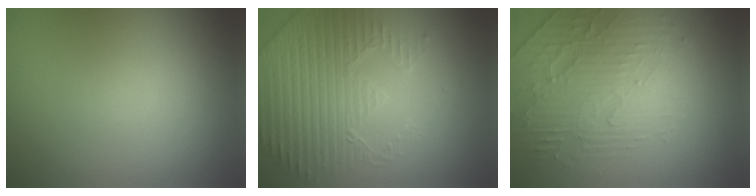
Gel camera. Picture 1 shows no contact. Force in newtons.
{"total": 5.6, "press": 4.9, "slide": 2.8}
{"total": 4.2, "press": 3.8, "slide": 1.7}